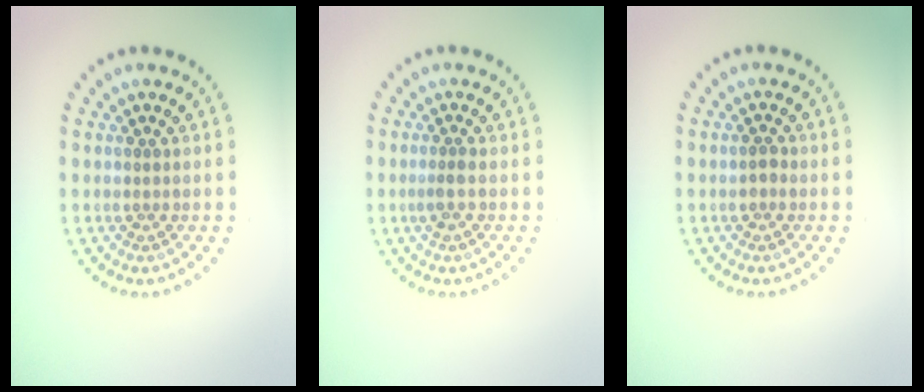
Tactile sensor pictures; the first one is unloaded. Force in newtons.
{"total": 1.1, "press": 0.8, "slide": 0.7}
{"total": 1.0, "press": 1.0, "slide": 0.2}